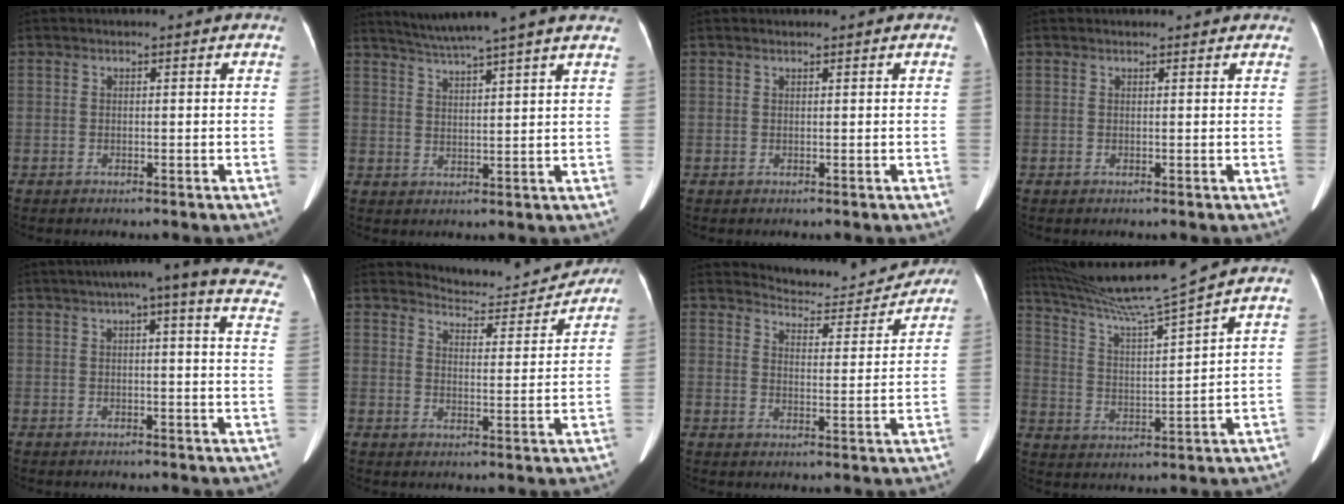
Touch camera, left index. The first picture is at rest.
{"total": 12.9, "force": [11.2, -1.2, 6.3], "torque": [-0.112, 0.017, 0.150]}
{"total": 0.0}
{"total": 3.2, "force": [3.0, 0.9, 0.9], "torque": [-0.012, 0.019, 0.028]}
{"total": 21.8, "force": [17.6, 2.3, 12.7], "torque": [-0.165, -0.002, 0.189]}
{"total": 9.1, "force": [9.0, 1.4, 0.1], "torque": [-0.006, -0.004, 0.116]}
{"total": 9.7, "force": [9.6, 1.5, 0.3], "torque": [-0.007, -0.007, 0.123]}
{"total": 13.0, "force": [11.4, -2.9, 5.6], "torque": [-0.102, -0.015, 0.203]}